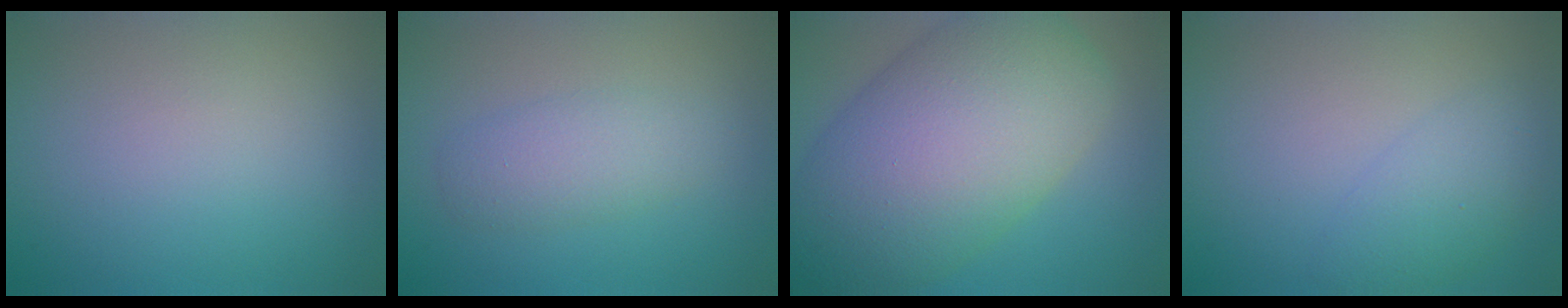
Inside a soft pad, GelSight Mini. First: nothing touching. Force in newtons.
{"total": 2.9, "press": 2.9, "slide": 0.1}
{"total": 13.5, "press": 13.5, "slide": 0.7}
{"total": 3.3, "press": 3.3, "slide": 0.2}